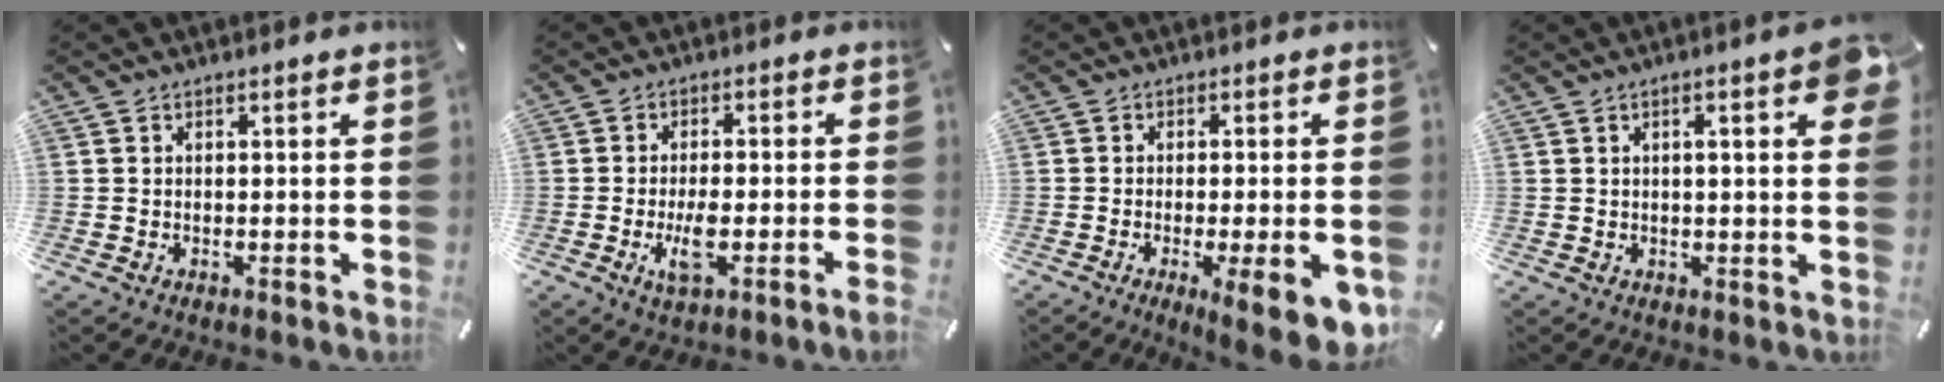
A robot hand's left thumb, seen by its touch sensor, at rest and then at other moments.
{"total": 6.5, "force": [-1.9, 1.5, 6.0], "torque": [-0.116, -0.008, -0.033]}
{"total": 9.5, "force": [-3.0, 1.4, 8.9], "torque": [-0.136, -0.003, -0.038]}
{"total": 6.8, "force": [2.3, 1.4, 6.3], "torque": [-0.092, -0.002, 0.035]}